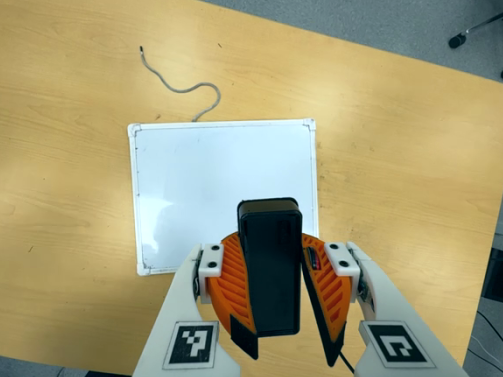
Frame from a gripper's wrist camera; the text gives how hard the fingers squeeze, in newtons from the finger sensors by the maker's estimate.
{"total": 10.1, "left": 10.0, "right": 10.3}